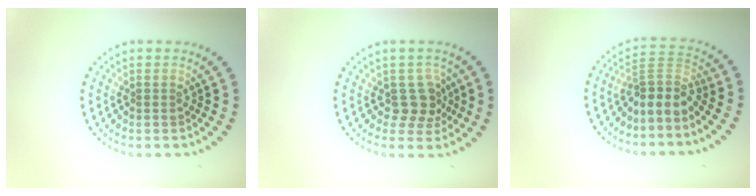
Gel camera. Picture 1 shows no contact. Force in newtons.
{"total": 2.6, "press": 2.0, "slide": 1.7}
{"total": 3.3, "press": 2.4, "slide": 2.3}